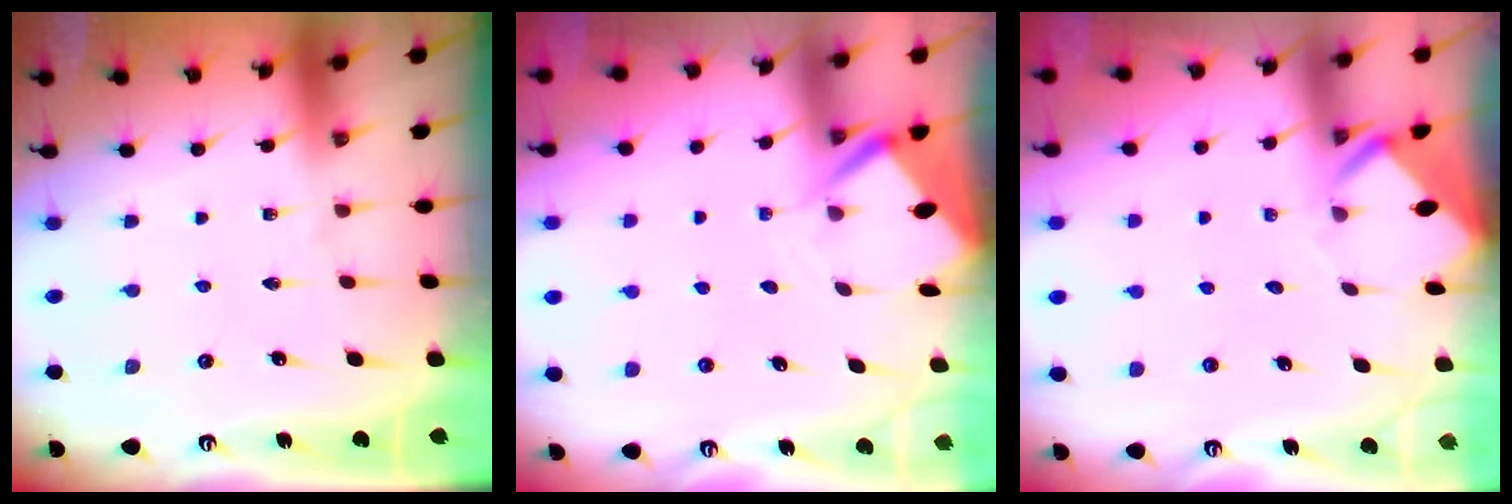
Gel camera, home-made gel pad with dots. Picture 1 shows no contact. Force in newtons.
{"total": 3.6, "press": 3.6, "slide": 0.3}
{"total": 3.4, "press": 3.4, "slide": 0.1}